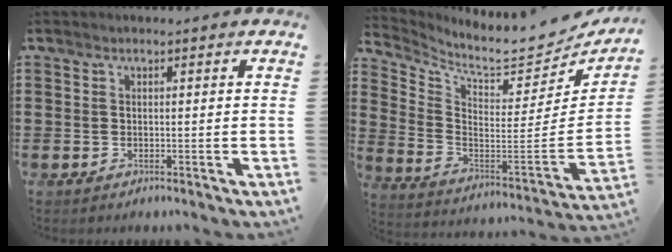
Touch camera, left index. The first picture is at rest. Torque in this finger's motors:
{"motor_torque": [-0.33, -1.80, -0.50, -0.12]}